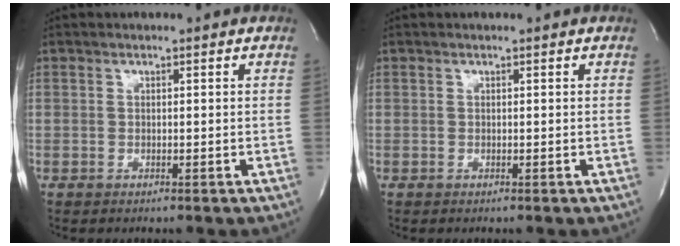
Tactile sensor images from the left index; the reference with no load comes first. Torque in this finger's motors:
{"motor_torque": [0.00, 0.00, 0.00, -0.01]}